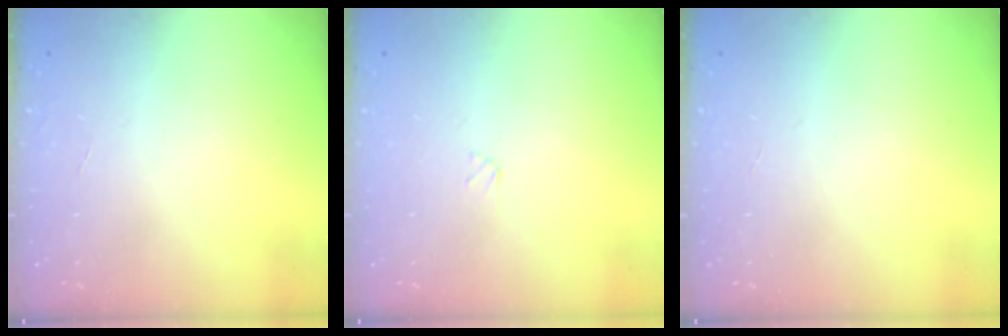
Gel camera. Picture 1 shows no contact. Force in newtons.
{"total": 1.2, "press": 1.2, "slide": 0.1}
{"total": 0.0}